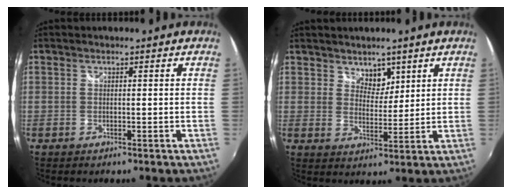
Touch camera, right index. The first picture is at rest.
{"total": 4.3, "force": [3.0, 2.8, 1.4], "torque": [-0.011, -0.001, 0.052]}